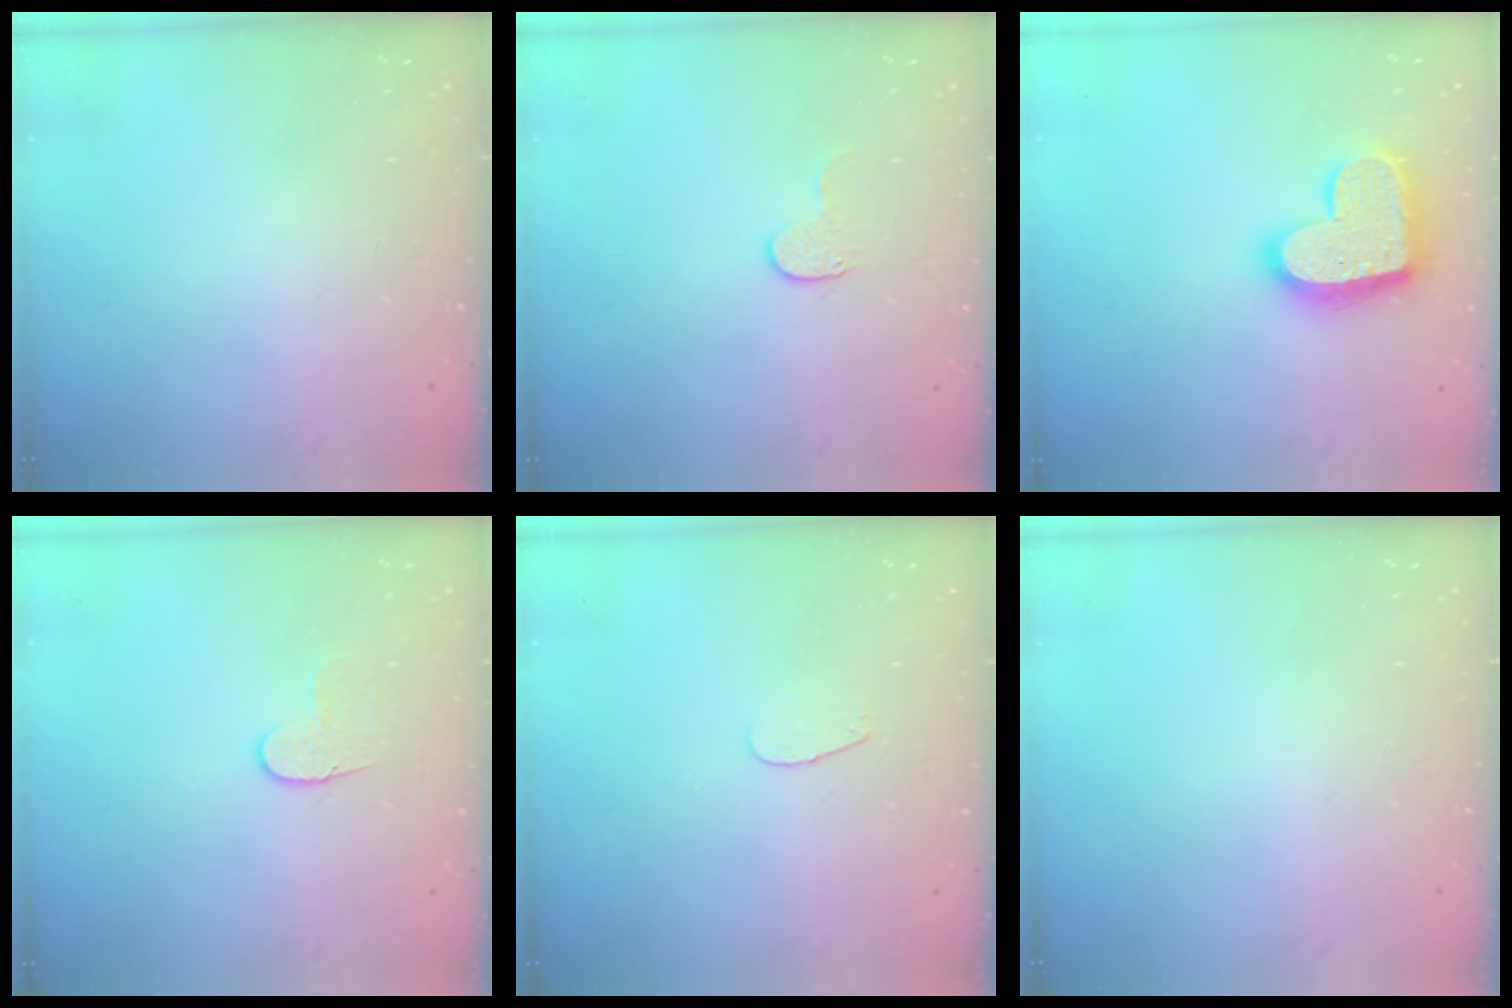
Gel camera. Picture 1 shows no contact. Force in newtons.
{"total": 4.7, "press": 4.7, "slide": 0.5}
{"total": 20.1, "press": 20.1, "slide": 1.3}
{"total": 6.2, "press": 6.1, "slide": 0.6}
{"total": 2.8, "press": 2.8, "slide": 0.2}
{"total": 0.0}